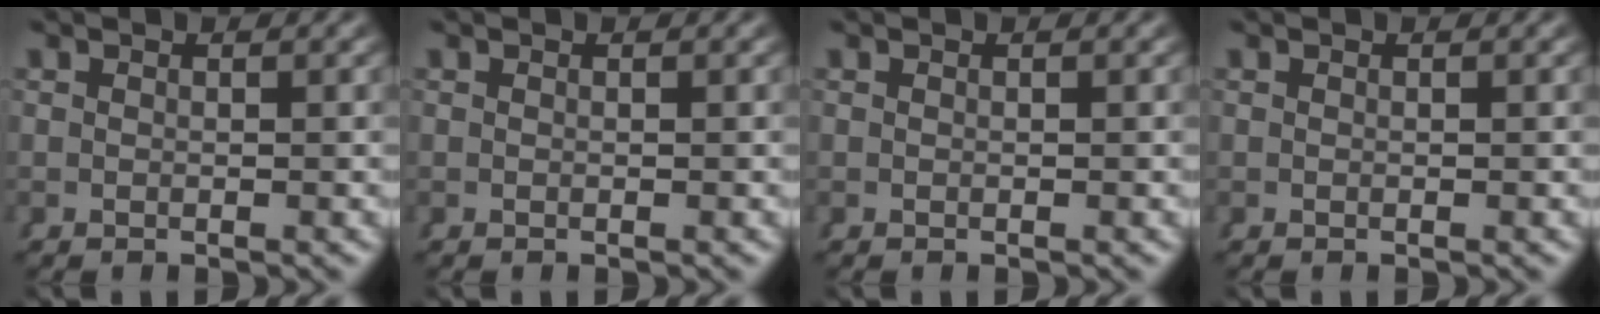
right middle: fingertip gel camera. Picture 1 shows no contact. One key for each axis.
{"total": 0.0}
{"total": 0.0}
{"total": 0.0}